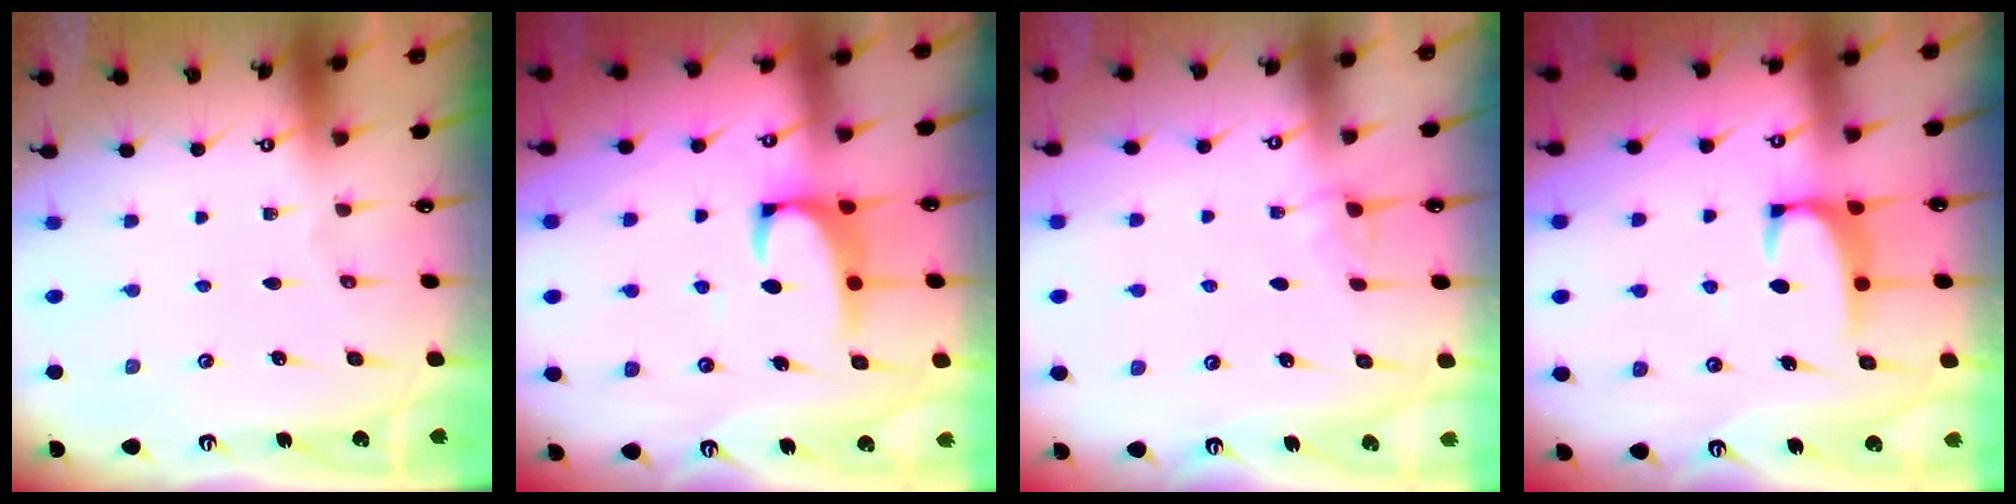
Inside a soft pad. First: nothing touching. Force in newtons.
{"total": 2.2, "press": 2.0, "slide": 0.9}
{"total": 1.3, "press": 1.2, "slide": 0.5}
{"total": 1.8, "press": 1.7, "slide": 0.4}